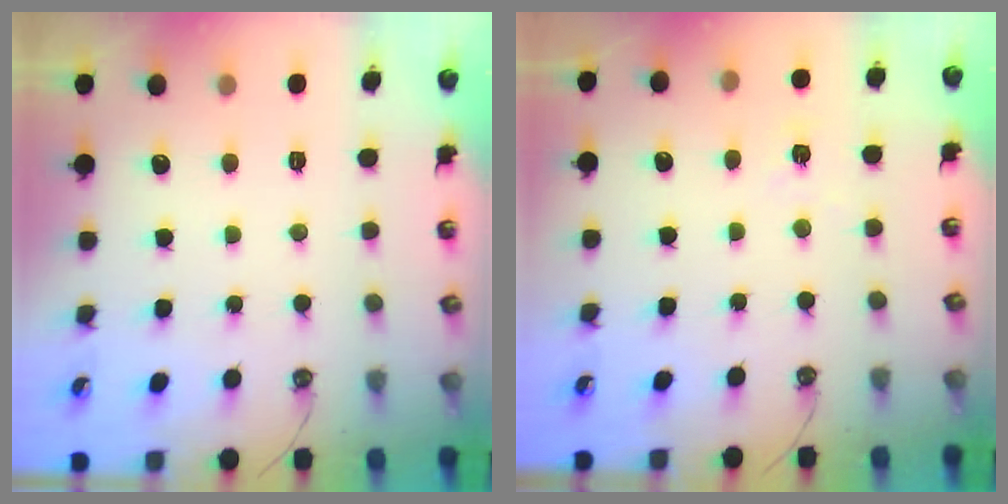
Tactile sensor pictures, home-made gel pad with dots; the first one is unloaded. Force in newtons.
{"total": 3.9, "press": 3.9, "slide": 0.4}